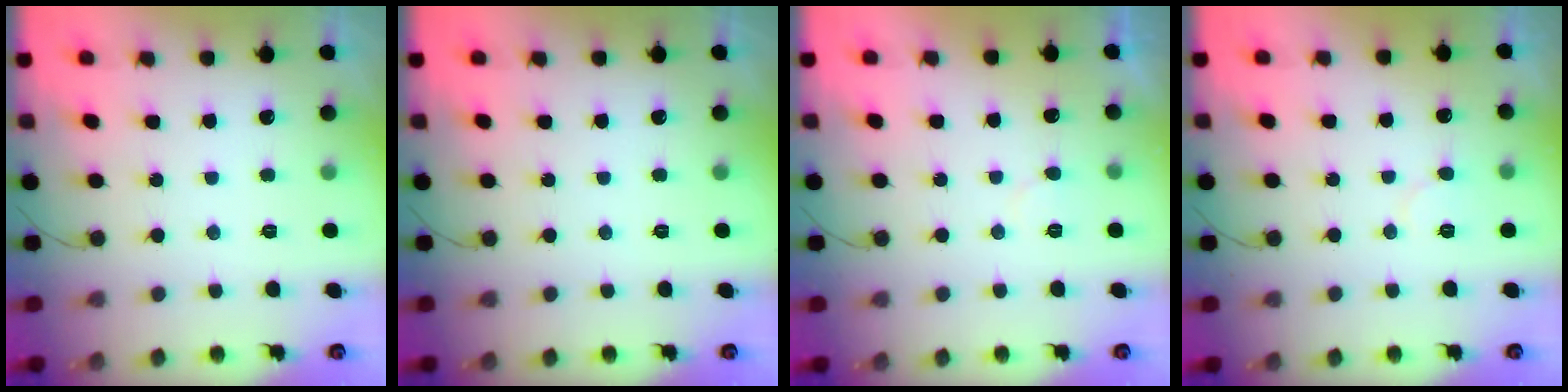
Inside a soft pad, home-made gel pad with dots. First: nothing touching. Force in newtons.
{"total": 0.0}
{"total": 4.7, "press": 4.7, "slide": 0.2}
{"total": 4.6, "press": 4.6, "slide": 0.5}